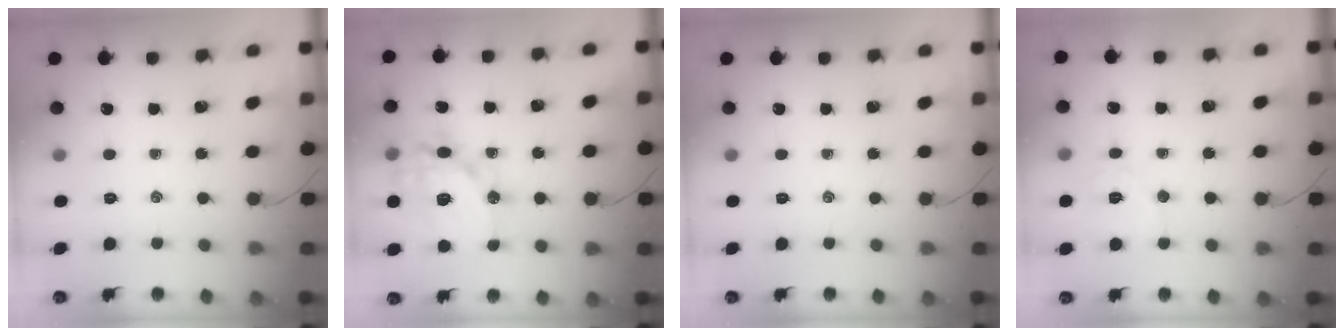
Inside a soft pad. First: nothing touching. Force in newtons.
{"total": 17.4, "press": 17.3, "slide": 2.5}
{"total": 0.0}
{"total": 5.8, "press": 5.7, "slide": 0.8}